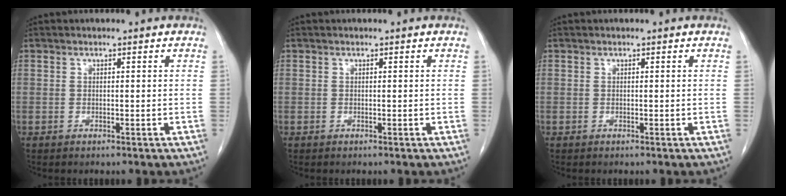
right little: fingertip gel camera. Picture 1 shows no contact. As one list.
[{"total": 0.0}, {"total": 0.0}]